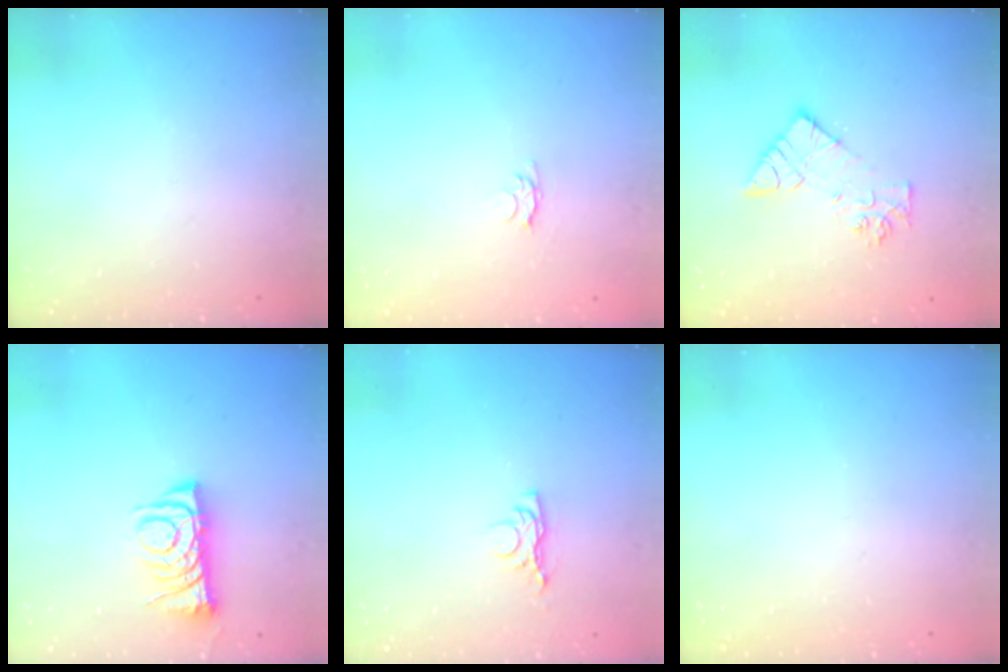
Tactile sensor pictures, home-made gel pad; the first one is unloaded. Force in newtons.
{"total": 3.3, "press": 3.2, "slide": 0.5}
{"total": 10.2, "press": 10.1, "slide": 0.9}
{"total": 8.0, "press": 7.9, "slide": 1.1}
{"total": 3.7, "press": 3.7, "slide": 0.7}
{"total": 0.0}